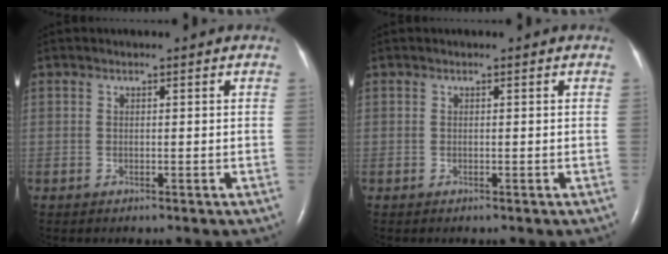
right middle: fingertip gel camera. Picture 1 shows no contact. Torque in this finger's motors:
{"motor_torque": [0.02, -0.01, 0.00, 0.01]}